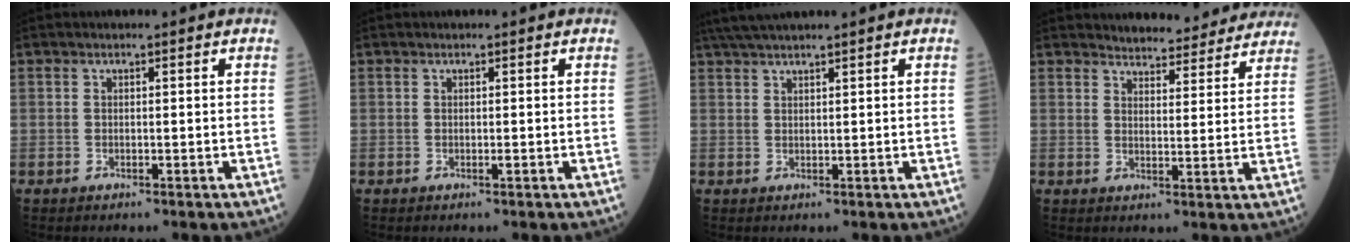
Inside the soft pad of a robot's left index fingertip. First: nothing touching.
{"total": 0.0}
{"total": 4.4, "force": [3.8, -0.8, 2.1], "torque": [-0.040, 0.025, 0.075]}
{"total": 12.2, "force": [11.7, 2.7, 2.1], "torque": [-0.004, -0.001, 0.125]}